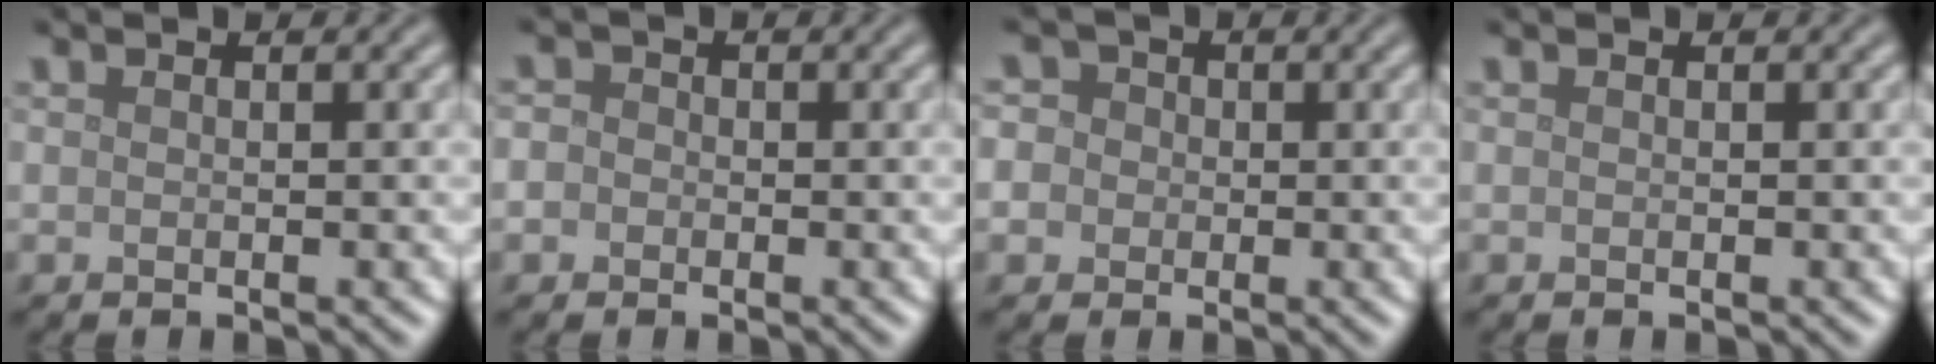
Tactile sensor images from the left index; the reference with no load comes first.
{"total": 2.0, "force": [0.1, 1.9, 0.8], "torque": [0.007, 0.009, -0.023]}
{"total": 5.7, "force": [1.0, 5.1, 2.1], "torque": [-0.035, 0.043, -0.021]}
{"total": 0.0}